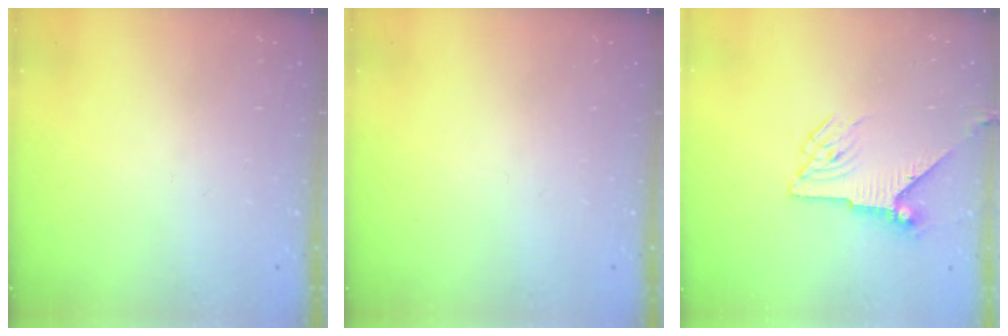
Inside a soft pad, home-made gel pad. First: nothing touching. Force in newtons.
{"total": 0.0}
{"total": 7.7, "press": 7.7, "slide": 0.2}